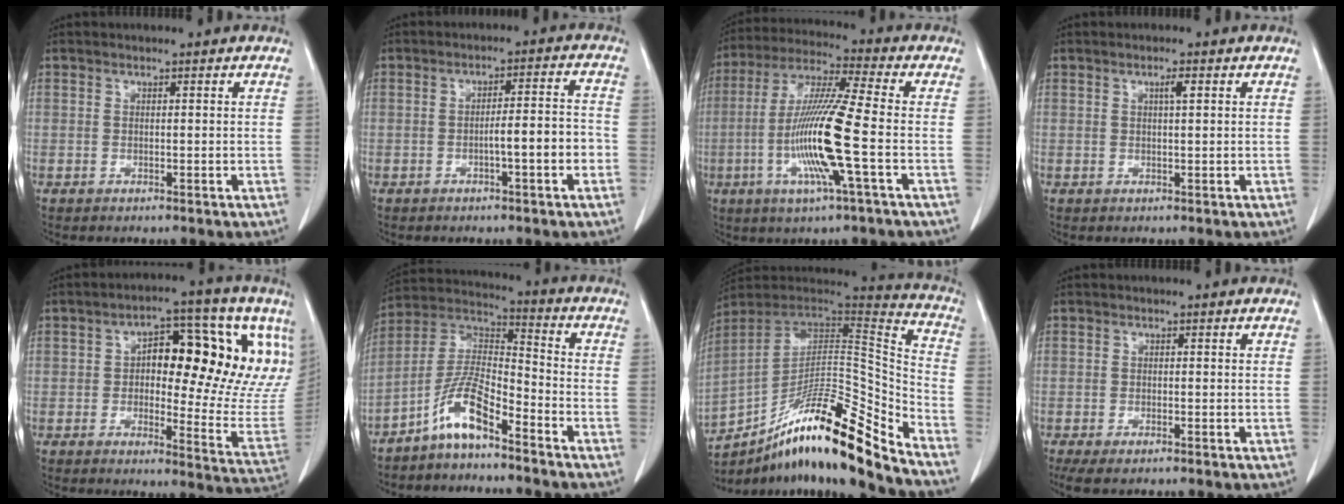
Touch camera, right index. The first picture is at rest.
{"total": 5.9, "force": [-2.0, 0.5, 5.6], "torque": [-0.084, 0.016, -0.027]}
{"total": 14.4, "force": [-3.3, -0.4, 14.0], "torque": [-0.286, -0.010, -0.072]}
{"total": 1.4, "force": [0.5, 0.1, 1.3], "torque": [-0.025, 0.001, 0.009]}
{"total": 21.7, "force": [6.8, 7.9, 19.0], "torque": [-0.218, 0.036, 0.094]}
{"total": 9.1, "force": [-6.2, 1.6, 6.5], "torque": [-0.142, 0.012, -0.126]}
{"total": 23.6, "force": [-17.2, 1.9, 16.2], "torque": [-0.236, 0.008, -0.298]}
{"total": 4.0, "force": [-2.9, 1.1, 2.5], "torque": [-0.044, -0.010, -0.045]}